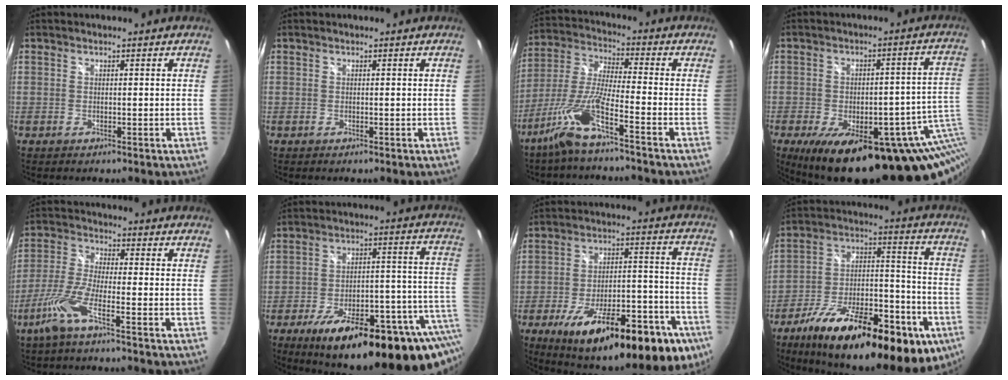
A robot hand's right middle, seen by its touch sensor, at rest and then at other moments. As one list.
[{"total": 0.0}, {"total": 10.1, "force": [-6.5, 0.1, 7.8], "torque": [-0.166, -0.002, -0.127]}, {"total": 25.9, "force": [-11.2, 11.0, 20.6], "torque": [-0.297, -0.027, -0.130]}, {"total": 7.7, "force": [-4.6, 0.6, 6.1], "torque": [-0.140, -0.006, -0.092]}, {"total": 28.7, "force": [-17.7, 8.5, 20.9], "torque": [-0.289, -0.023, -0.237]}, {"total": 28.4, "force": [-16.3, 9.4, 21.3], "torque": [-0.307, -0.016, -0.220]}, {"total": 29.8, "force": [-16.7, 11.4, 21.9], "torque": [-0.330, -0.012, -0.246]}]